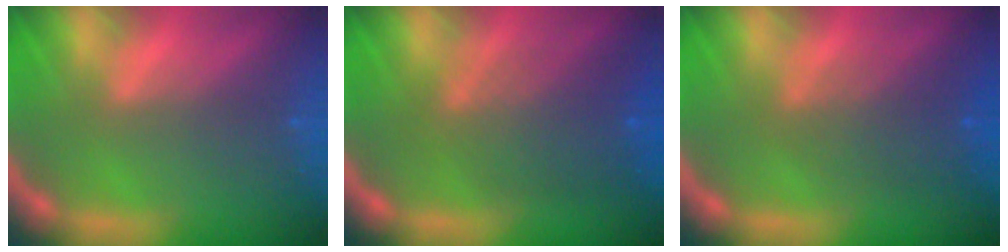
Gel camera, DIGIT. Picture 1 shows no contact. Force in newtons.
{"total": 5.5}
{"total": 3.5}